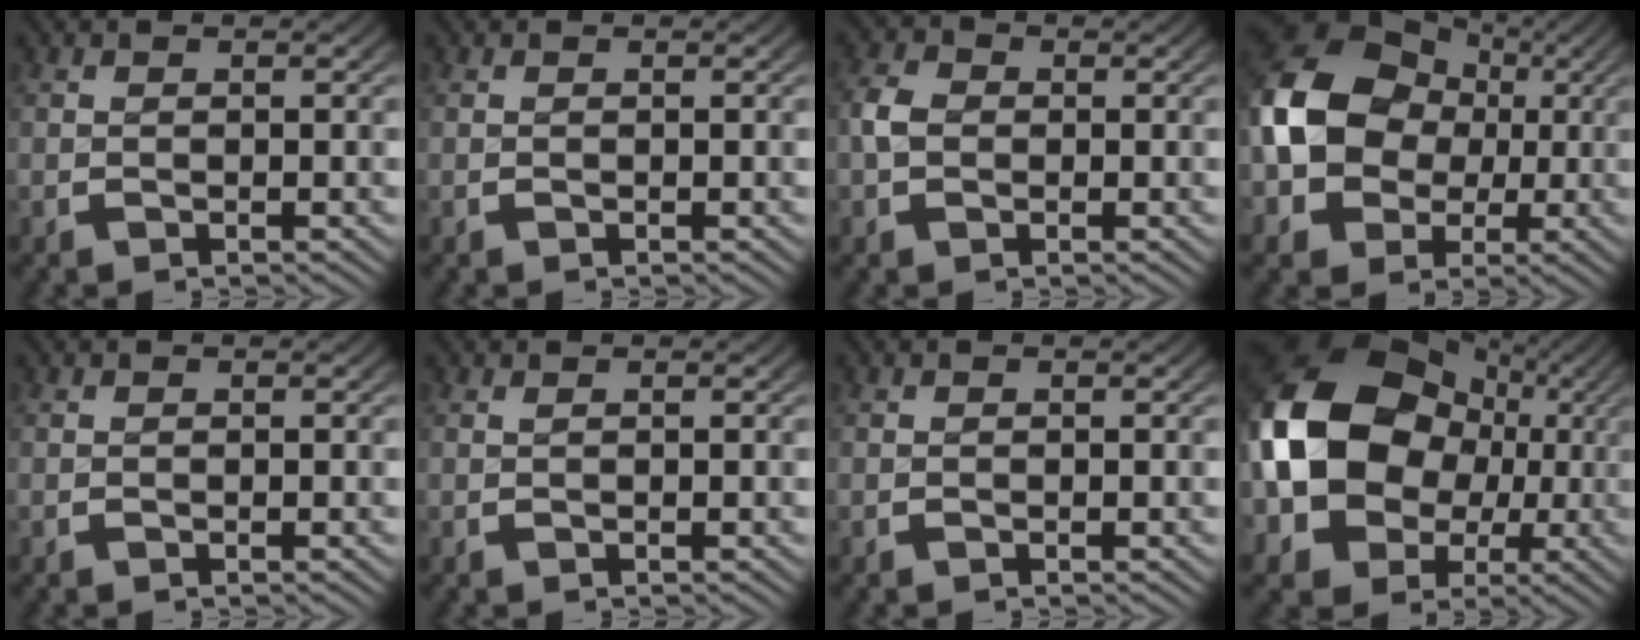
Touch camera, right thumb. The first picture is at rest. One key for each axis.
{"total": 0.0}
{"total": 2.5, "fx": -0.3, "fy": 2.1, "fz": 1.4, "tx": -0.034, "ty": -0.001, "tz": -0.009}
{"total": 12.4, "fx": 0.2, "fy": 10.1, "fz": 7.1, "tx": -0.182, "ty": -0.042, "tz": 0.017}
{"total": 0.0}
{"total": 0.0}
{"total": 0.0}
{"total": 19.1, "fx": -0.2, "fy": 14.6, "fz": 12.4, "tx": -0.302, "ty": -0.063, "tz": 0.019}